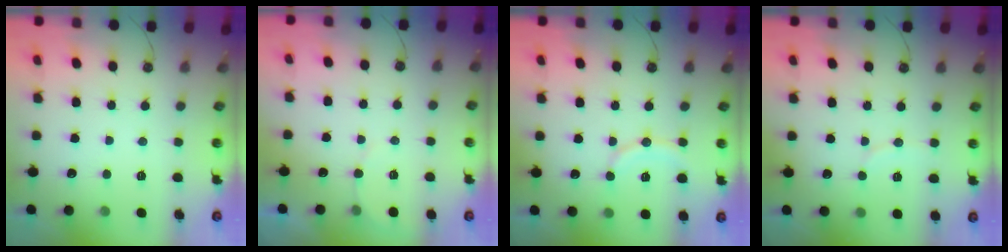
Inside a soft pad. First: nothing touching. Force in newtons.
{"total": 2.8, "press": 2.8, "slide": 0.2}
{"total": 9.7, "press": 9.5, "slide": 1.8}
{"total": 5.7, "press": 5.7, "slide": 0.6}